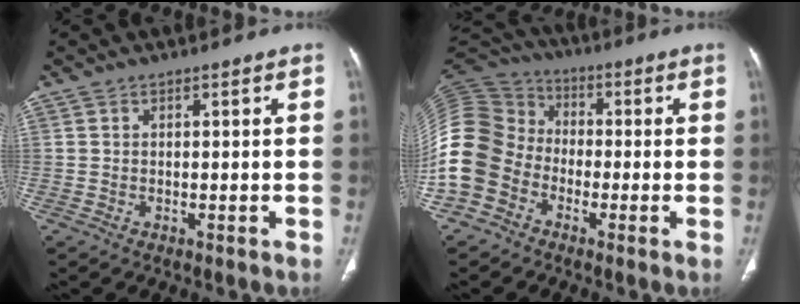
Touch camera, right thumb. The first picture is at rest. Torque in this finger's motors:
{"motor_torque": [0.20, 0.43, 1.47, -0.58, 0.18]}